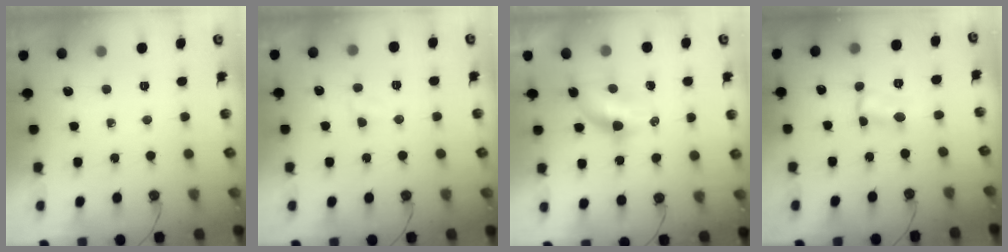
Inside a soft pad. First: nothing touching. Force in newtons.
{"total": 3.0, "press": 3.0, "slide": 0.3}
{"total": 6.5, "press": 6.4, "slide": 0.6}
{"total": 1.5, "press": 1.5, "slide": 0.2}